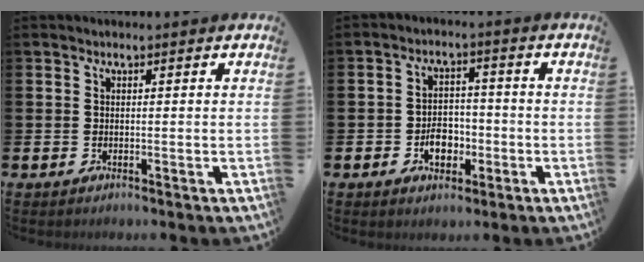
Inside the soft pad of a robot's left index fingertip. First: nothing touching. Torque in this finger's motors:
{"motor_torque": [1.11, 0.50, 0.22, 0.10]}